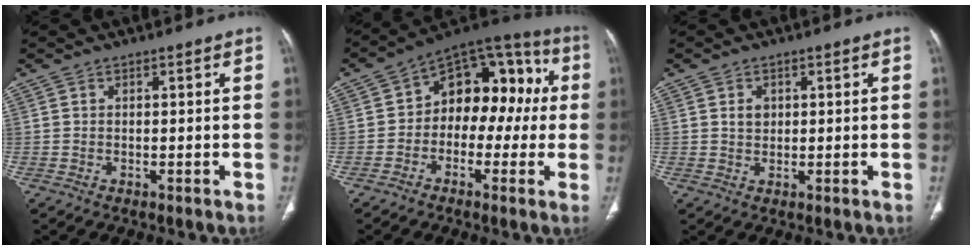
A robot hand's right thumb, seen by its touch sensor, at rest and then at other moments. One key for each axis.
{"total": 15.8, "fx": 0.0, "fy": 10.5, "fz": 11.8, "tx": -0.104, "ty": 0.058, "tz": -0.017}
{"total": 2.2, "fx": 0.6, "fy": 1.8, "fz": 1.2, "tx": -0.014, "ty": -0.003, "tz": 0.013}